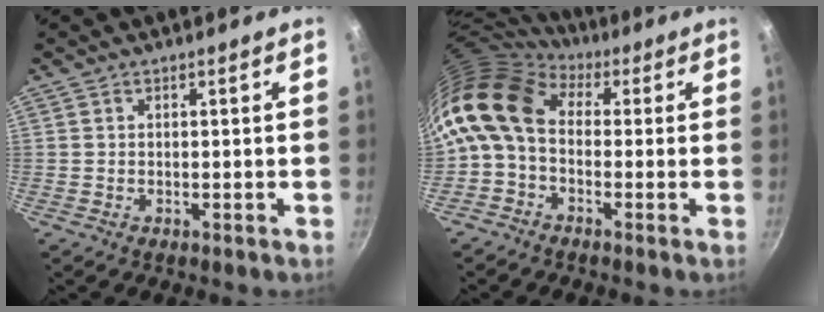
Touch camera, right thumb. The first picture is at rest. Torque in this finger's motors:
{"motor_torque": [0.93, 2.33, 1.07, -1.06, 0.29]}